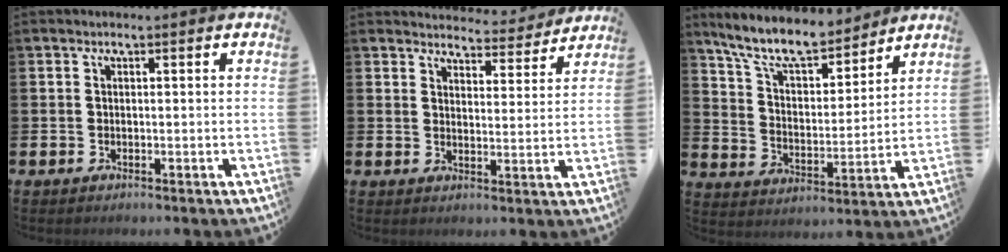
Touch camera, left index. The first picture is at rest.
{"total": 4.2, "force": [4.1, 0.8, 0.1], "torque": [-0.007, -0.036, 0.069]}
{"total": 9.3, "force": [8.3, 2.6, 3.5], "torque": [-0.098, -0.053, 0.146]}